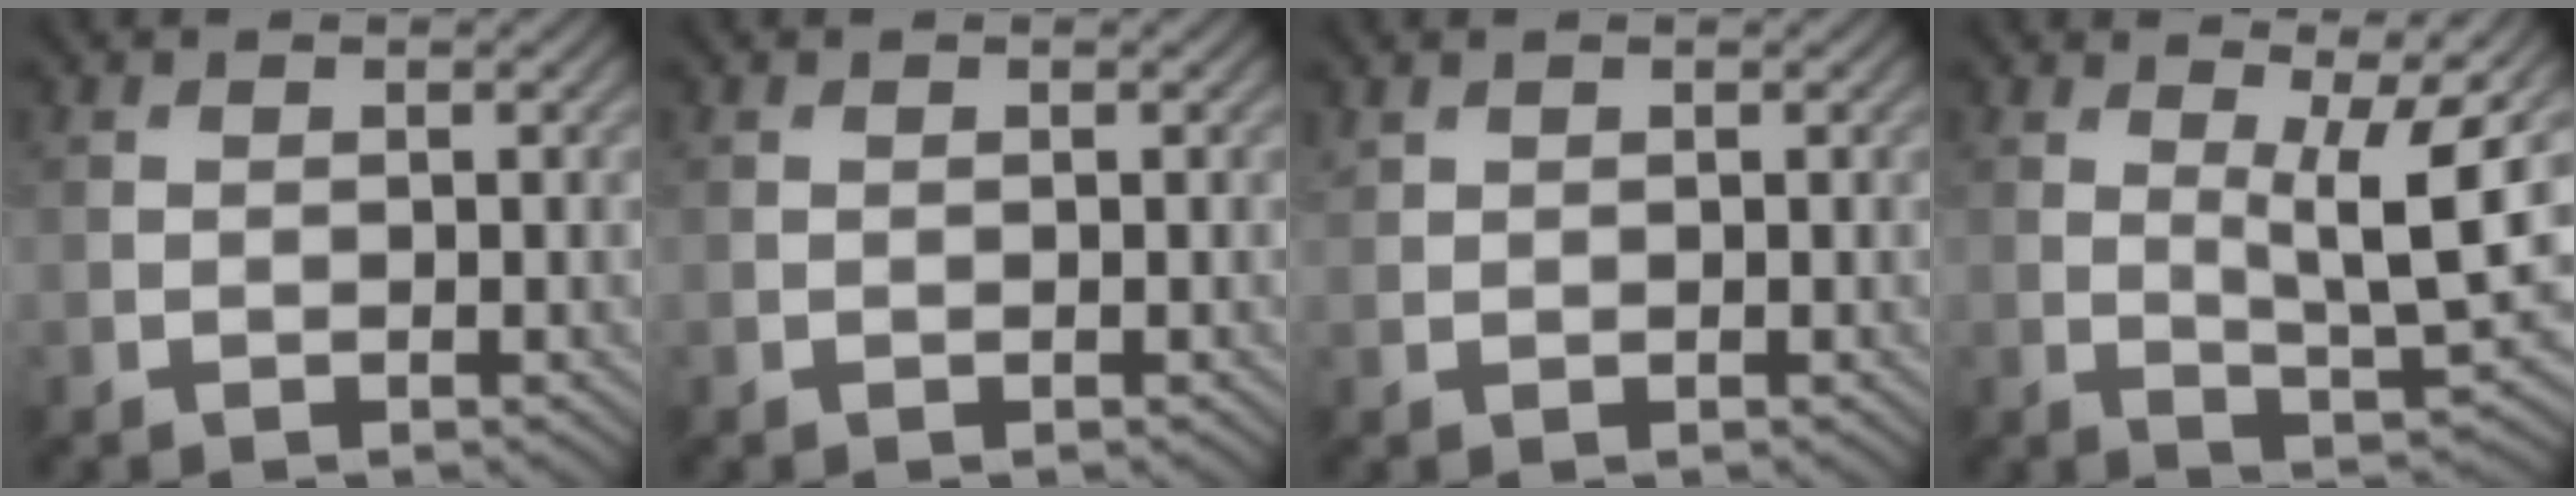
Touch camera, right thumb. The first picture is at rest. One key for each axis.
{"total": 0.0}
{"total": 0.8, "fx": 0.7, "fy": 0.1, "fz": 0.2, "tx": -0.010, "ty": 0.003, "tz": 0.021}
{"total": 7.8, "fx": 2.6, "fy": 1.2, "fz": 7.3, "tx": -0.121, "ty": 0.000, "tz": 0.044}